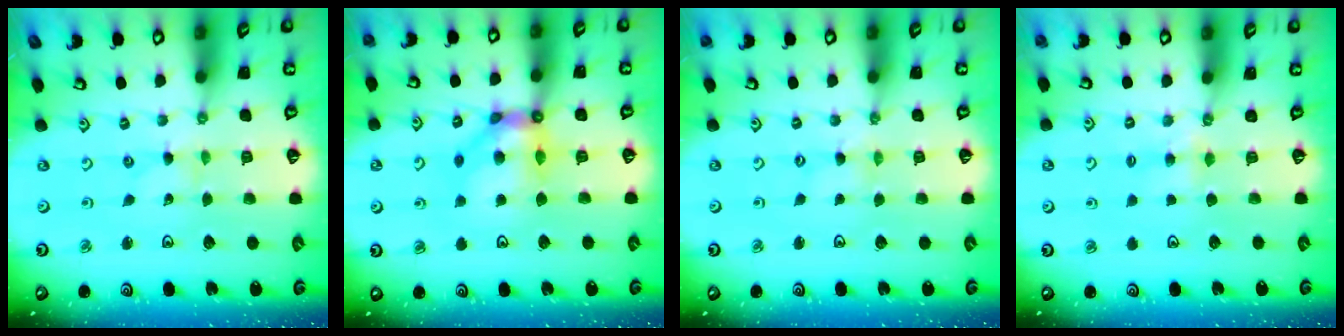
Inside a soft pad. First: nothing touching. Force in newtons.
{"total": 11.3, "press": 11.1, "slide": 2.0}
{"total": 1.1, "press": 1.1, "slide": 0.1}
{"total": 3.7, "press": 3.7, "slide": 0.4}